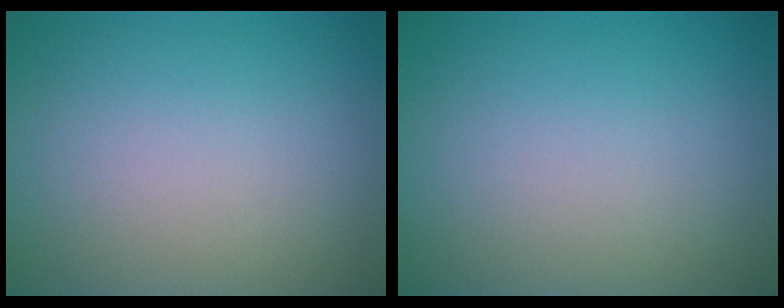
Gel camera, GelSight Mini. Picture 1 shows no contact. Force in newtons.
{"total": 0.0}